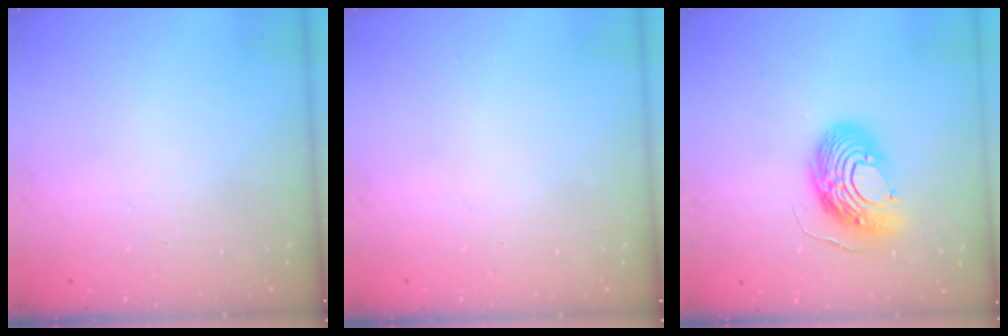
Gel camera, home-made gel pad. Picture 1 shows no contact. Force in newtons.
{"total": 0.0}
{"total": 12.8, "press": 12.7, "slide": 1.3}